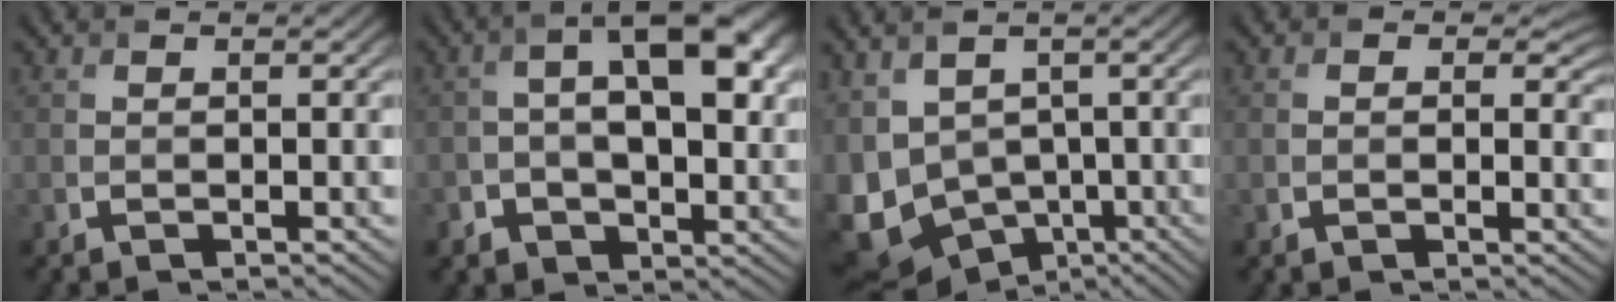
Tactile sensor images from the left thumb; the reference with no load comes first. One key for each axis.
{"total": 12.7, "fx": 1.2, "fy": 7.6, "fz": 10.1, "tx": -0.145, "ty": 0.001, "tz": 0.020}
{"total": 11.7, "fx": -2.4, "fy": 8.6, "fz": 7.5, "tx": -0.190, "ty": -0.030, "tz": -0.025}
{"total": 2.6, "fx": 0.5, "fy": 2.1, "fz": 1.5, "tx": -0.026, "ty": -0.012, "tz": 0.002}